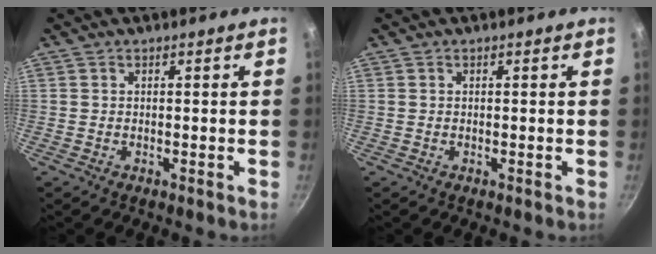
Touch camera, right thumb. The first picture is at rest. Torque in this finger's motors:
{"motor_torque": [-0.37, 0.04, -0.30, -0.20, 0.03]}